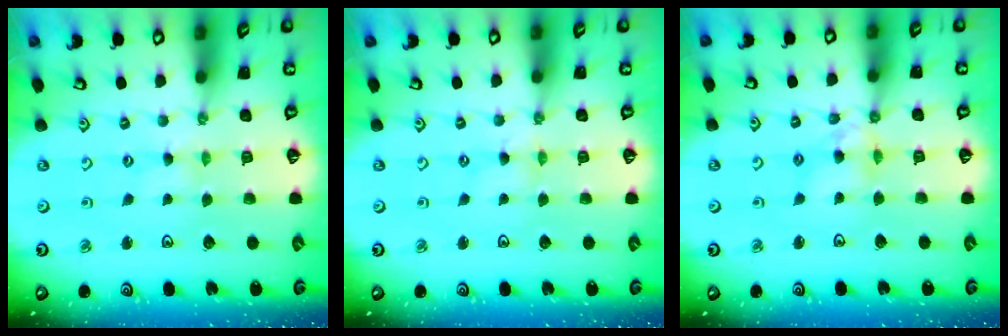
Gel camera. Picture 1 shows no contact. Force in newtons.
{"total": 0.6, "press": 0.6, "slide": 0.1}
{"total": 7.9, "press": 7.9, "slide": 0.6}